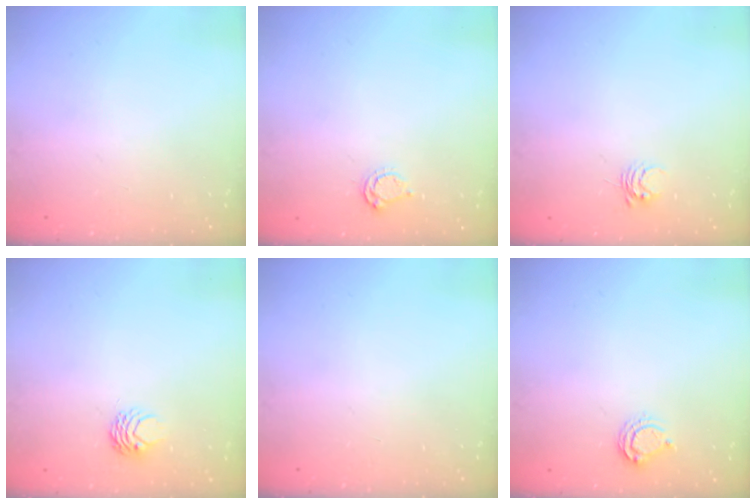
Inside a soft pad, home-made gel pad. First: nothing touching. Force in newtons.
{"total": 3.8, "press": 3.8, "slide": 0.4}
{"total": 3.8, "press": 3.8, "slide": 0.3}
{"total": 3.5, "press": 3.4, "slide": 0.4}
{"total": 0.0}
{"total": 6.3, "press": 6.3, "slide": 0.5}